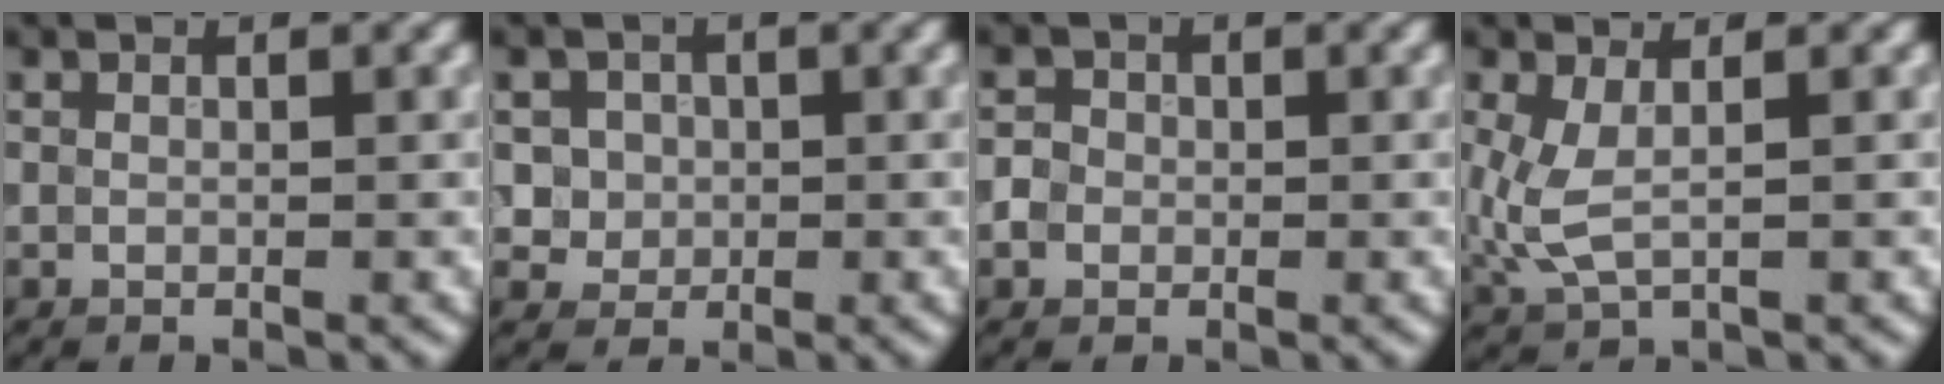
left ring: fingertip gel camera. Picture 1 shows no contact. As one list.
[{"total": 4.0, "force": [0.8, 3.7, 1.4], "torque": [-0.012, 0.012, 0.011]}, {"total": 1.6, "force": [-0.4, 1.4, 0.5], "torque": [0.003, -0.001, -0.009]}, {"total": 3.2, "force": [0.4, 1.5, 2.8], "torque": [-0.079, -0.003, 0.009]}]